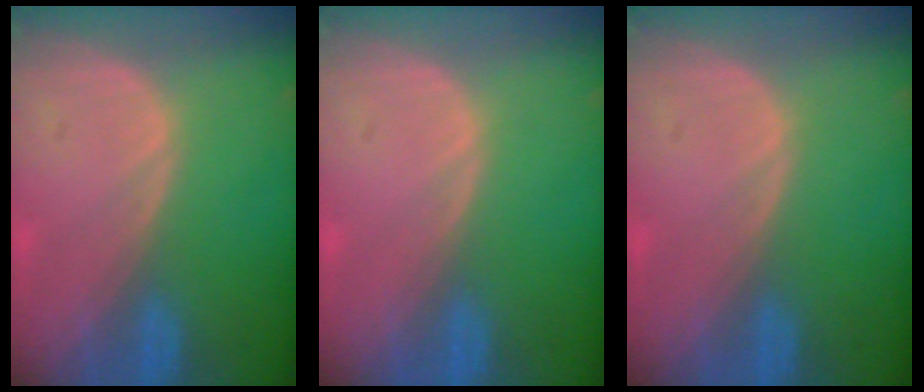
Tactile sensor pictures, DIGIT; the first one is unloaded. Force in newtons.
{"total": 0.0}
{"total": 0.0}